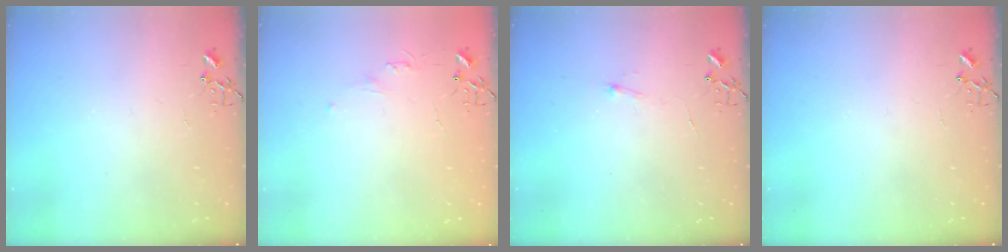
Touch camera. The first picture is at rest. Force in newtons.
{"total": 4.0, "press": 3.9, "slide": 0.6}
{"total": 4.1, "press": 4.0, "slide": 0.6}
{"total": 0.0}